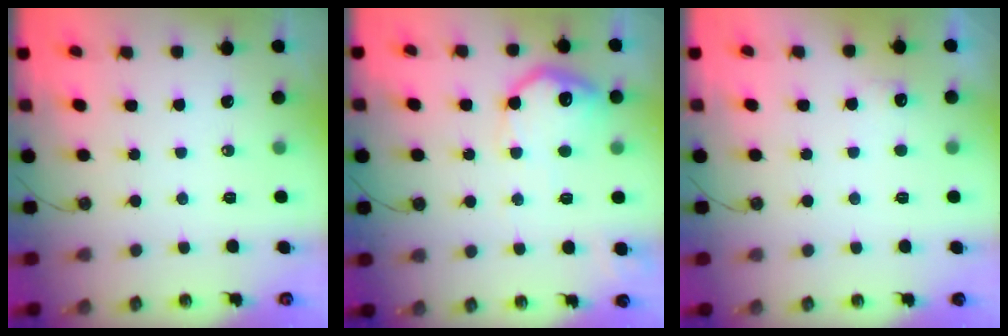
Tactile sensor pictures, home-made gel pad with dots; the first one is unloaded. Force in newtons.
{"total": 14.8, "press": 14.8, "slide": 0.7}
{"total": 5.3, "press": 5.1, "slide": 1.2}